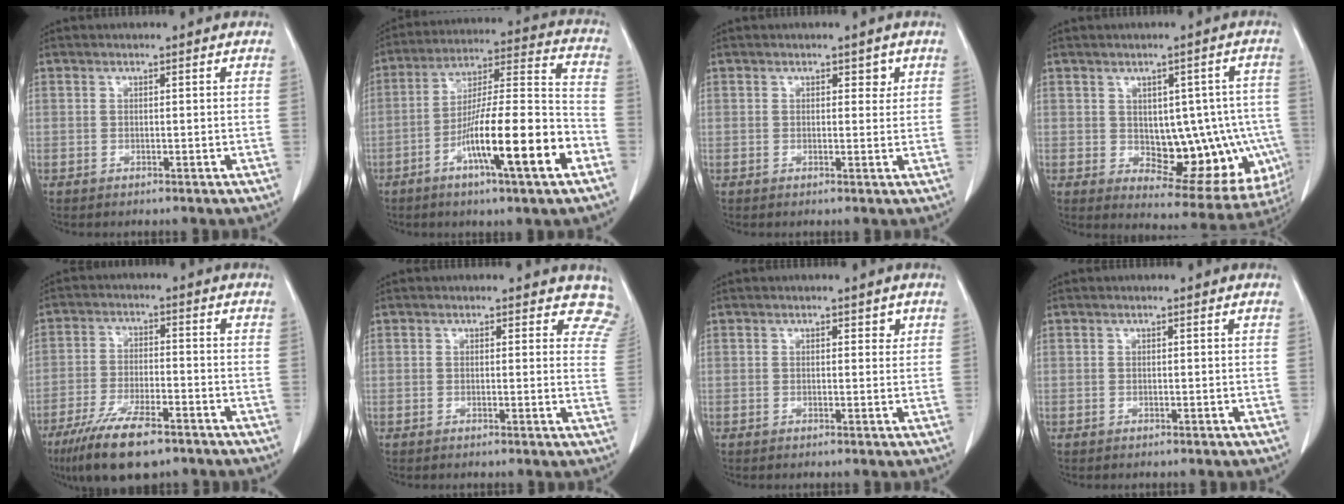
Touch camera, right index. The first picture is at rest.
{"total": 17.1, "force": [-7.3, 1.1, 15.4], "torque": [-0.259, -0.003, -0.121]}
{"total": 1.6, "force": [0.8, 1.0, 0.9], "torque": [-0.004, -0.002, 0.008]}
{"total": 14.8, "force": [-1.7, 7.9, 12.3], "torque": [-0.128, 0.018, 0.002]}
{"total": 11.4, "force": [-7.9, 2.8, 7.7], "torque": [-0.140, -0.022, -0.133]}
{"total": 5.4, "force": [4.9, 2.4, 0.2], "torque": [0.040, -0.013, 0.014]}
{"total": 1.2, "force": [0.6, 0.7, 0.7], "torque": [-0.003, -0.002, 0.005]}
{"total": 0.0}